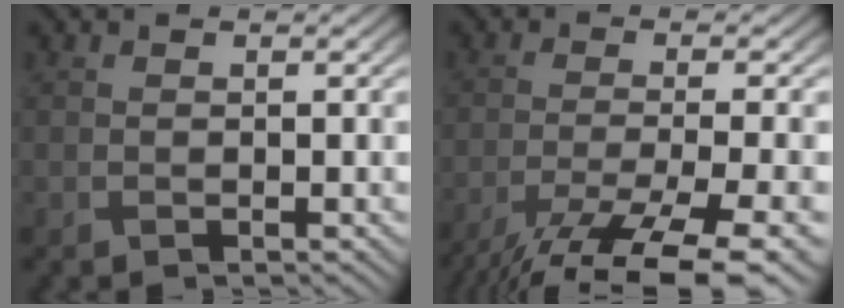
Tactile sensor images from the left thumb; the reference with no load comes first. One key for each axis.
{"total": 12.8, "fx": -9.3, "fy": 2.5, "fz": 8.4, "tx": -0.147, "ty": -0.025, "tz": -0.140}